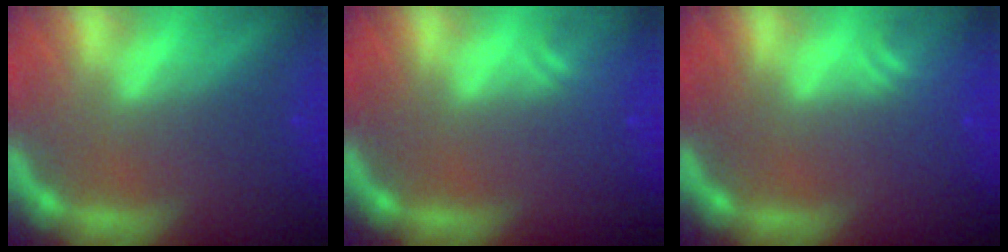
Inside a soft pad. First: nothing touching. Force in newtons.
{"total": 1.9}
{"total": 2.4}